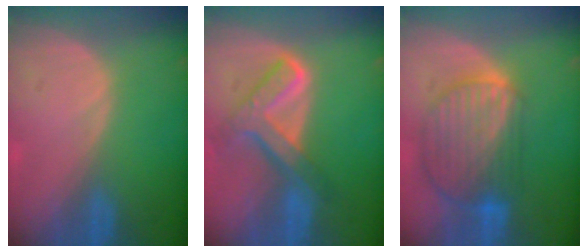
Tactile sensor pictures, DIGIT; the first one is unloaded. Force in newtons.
{"total": 8.0, "press": 6.8, "slide": 4.3}
{"total": 10.0, "press": 8.6, "slide": 5.2}